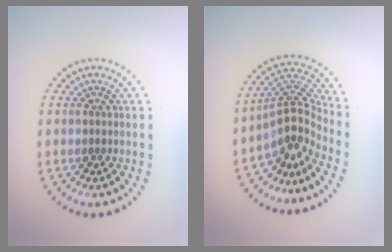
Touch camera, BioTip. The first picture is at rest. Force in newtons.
{"total": 4.1, "press": 2.7, "slide": 3.0}